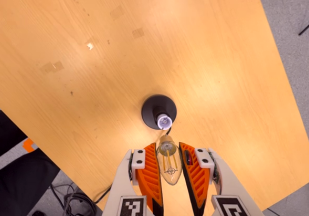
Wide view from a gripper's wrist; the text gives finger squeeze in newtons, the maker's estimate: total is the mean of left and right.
{"total": 11.1, "left": 10.8, "right": 11.5}